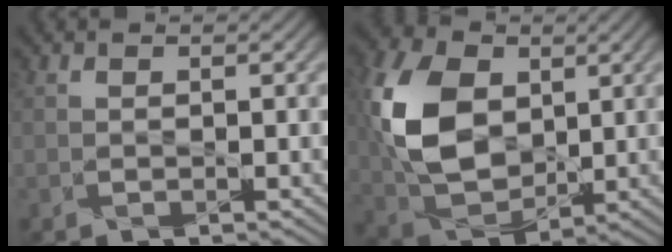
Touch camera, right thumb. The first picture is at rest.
{"total": 12.5, "force": [2.4, 8.7, 8.6], "torque": [-0.221, 0.005, 0.047]}